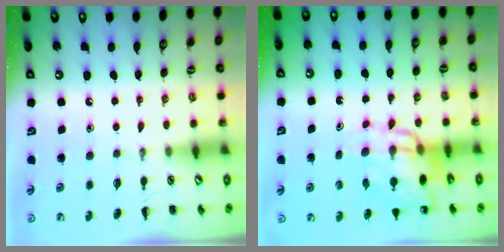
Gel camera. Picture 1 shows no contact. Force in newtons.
{"total": 13.1, "press": 12.5, "slide": 4.1}